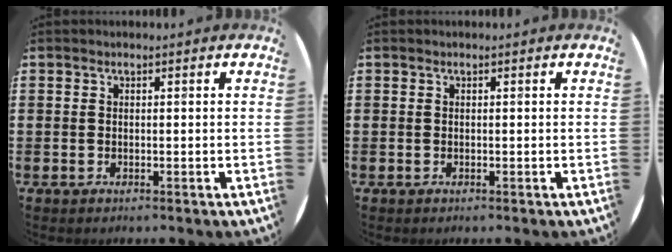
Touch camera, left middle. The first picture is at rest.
{"total": 0.0}